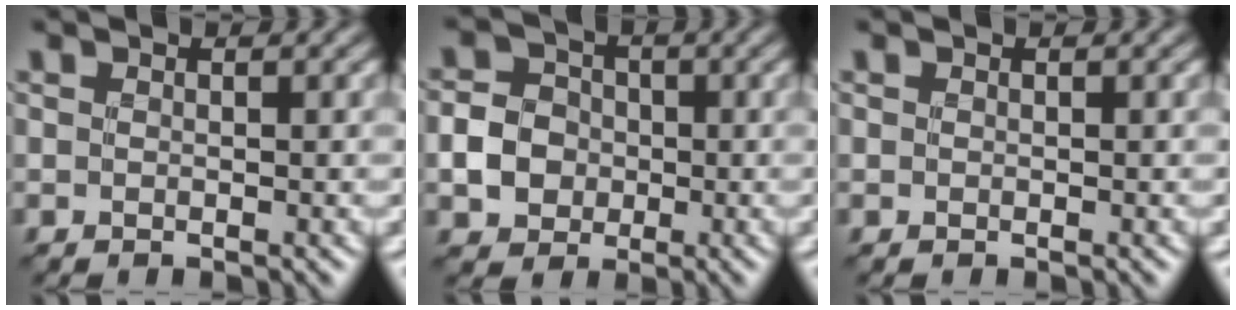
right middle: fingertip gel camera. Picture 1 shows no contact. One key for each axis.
{"total": 4.0, "fx": -0.8, "fy": 3.6, "fz": 1.7, "tx": -0.030, "ty": 0.004, "tz": -0.020}
{"total": 0.0}